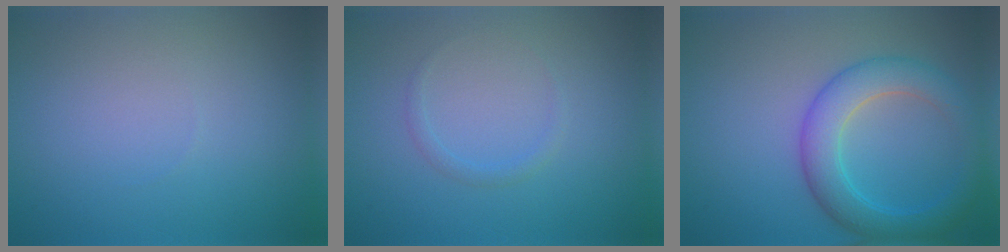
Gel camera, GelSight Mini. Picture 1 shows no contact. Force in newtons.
{"total": 0.8, "press": 0.8, "slide": 0.0}
{"total": 5.1, "press": 5.1, "slide": 0.3}